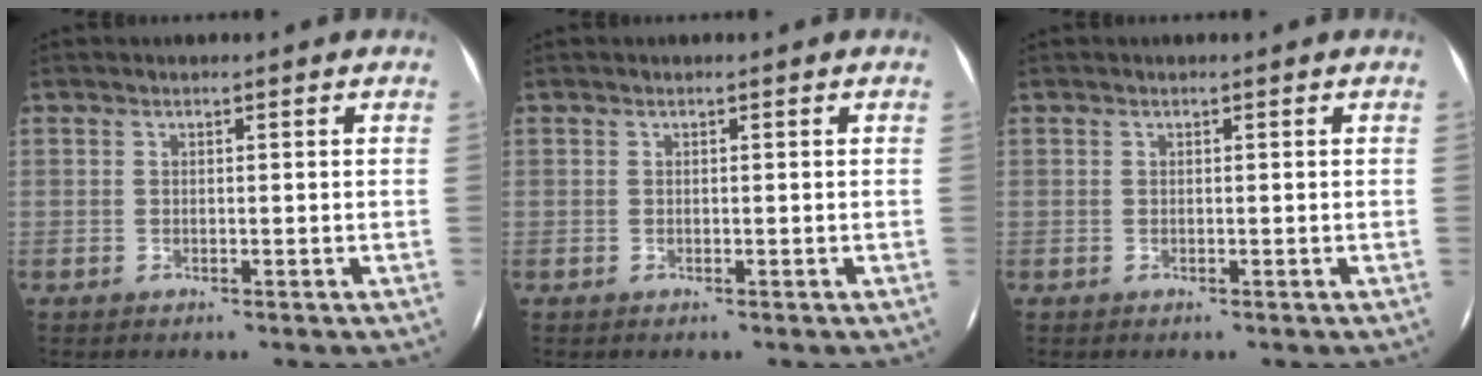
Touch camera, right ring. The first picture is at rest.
{"total": 0.0}
{"total": 0.0}